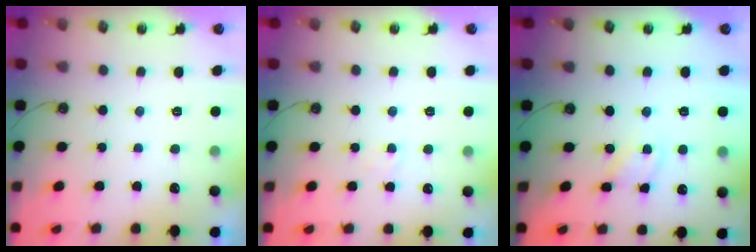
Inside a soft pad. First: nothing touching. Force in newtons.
{"total": 2.7, "press": 2.7, "slide": 0.4}
{"total": 3.0, "press": 3.0, "slide": 0.4}